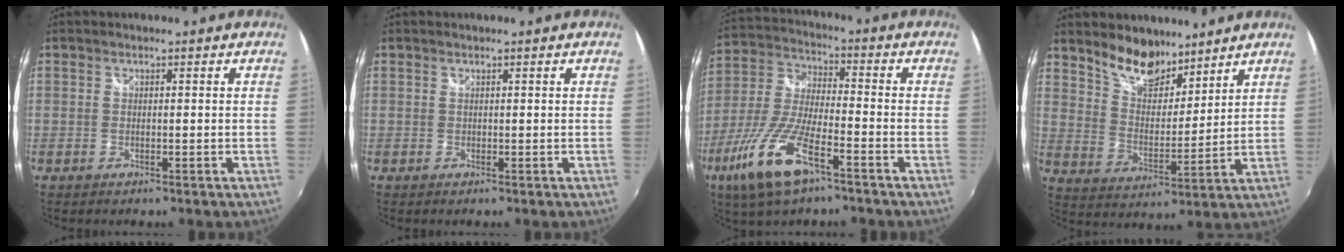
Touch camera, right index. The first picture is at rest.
{"total": 0.0}
{"total": 15.4, "force": [-8.7, 4.5, 11.9], "torque": [-0.265, -0.026, -0.172]}
{"total": 10.2, "force": [8.2, 4.4, 4.1], "torque": [-0.068, -0.001, 0.151]}